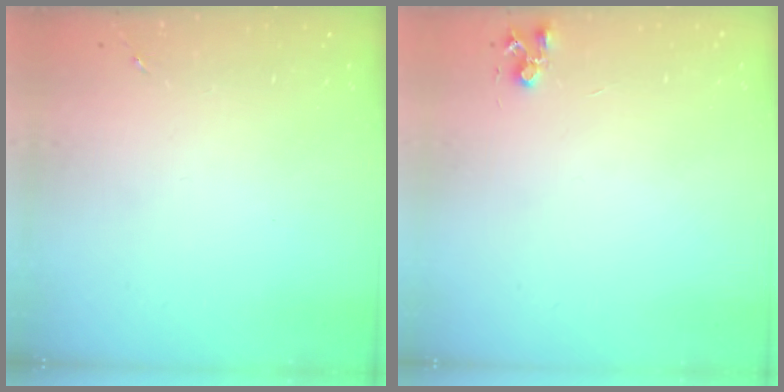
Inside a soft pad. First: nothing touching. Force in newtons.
{"total": 4.6, "press": 4.5, "slide": 0.7}